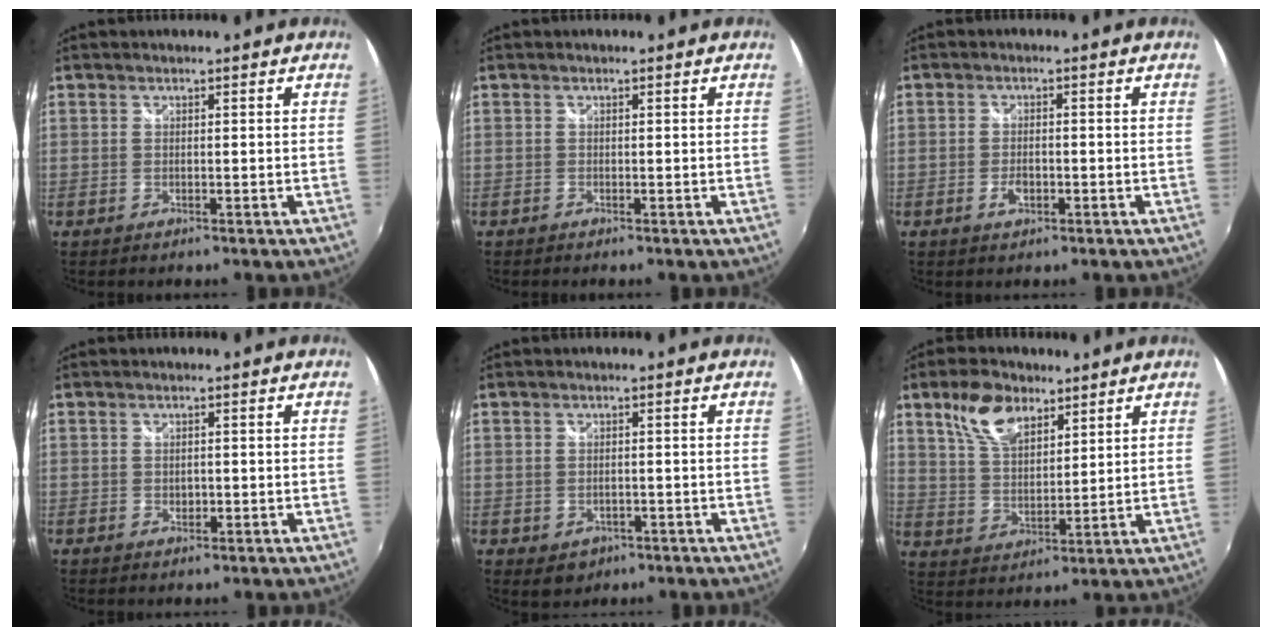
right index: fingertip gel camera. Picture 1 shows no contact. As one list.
[{"total": 0.0}, {"total": 2.9, "force": [-1.2, 1.7, 2.1], "torque": [-0.040, -0.002, -0.021]}, {"total": 1.6, "force": [-0.2, 1.2, 1.0], "torque": [-0.016, 0.000, -0.003]}, {"total": 3.7, "force": [-1.1, 2.9, 2.0], "torque": [-0.040, -0.006, -0.010]}, {"total": 10.0, "force": [6.2, 5.2, 5.8], "torque": [-0.111, 0.016, 0.121]}]